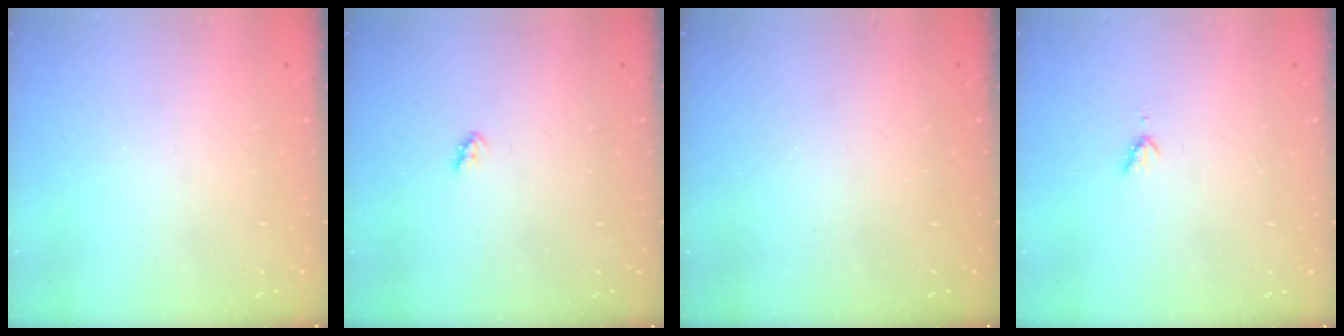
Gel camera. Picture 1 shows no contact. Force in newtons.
{"total": 2.7, "press": 2.7, "slide": 0.3}
{"total": 0.0}
{"total": 3.7, "press": 3.7, "slide": 0.5}